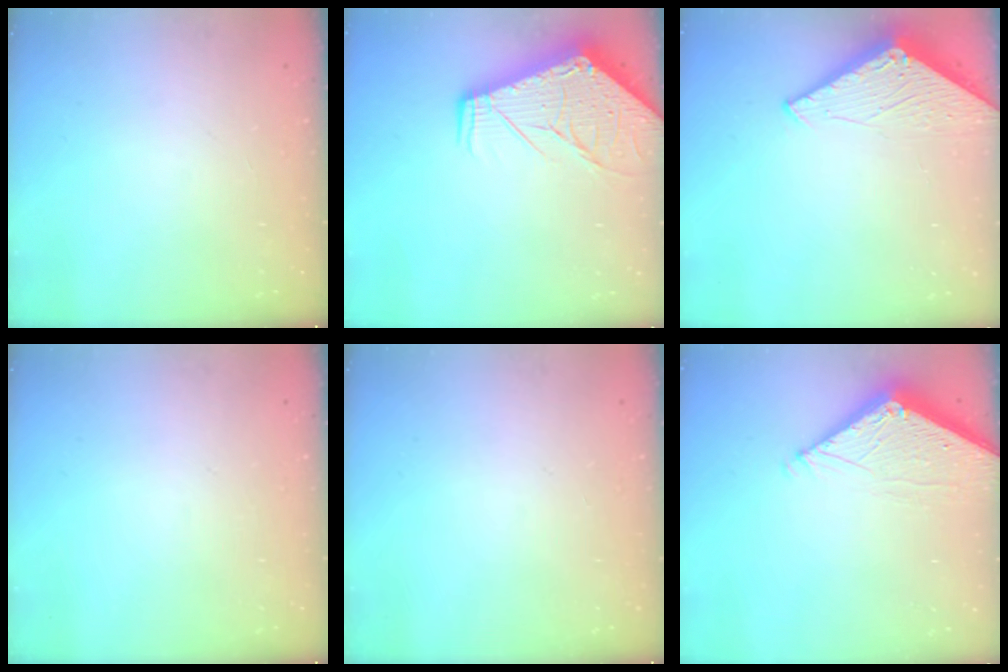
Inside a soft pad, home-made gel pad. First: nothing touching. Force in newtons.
{"total": 13.1, "press": 13.0, "slide": 1.7}
{"total": 2.8, "press": 2.8, "slide": 0.2}
{"total": 0.0}
{"total": 0.0}
{"total": 5.9, "press": 5.9, "slide": 0.5}